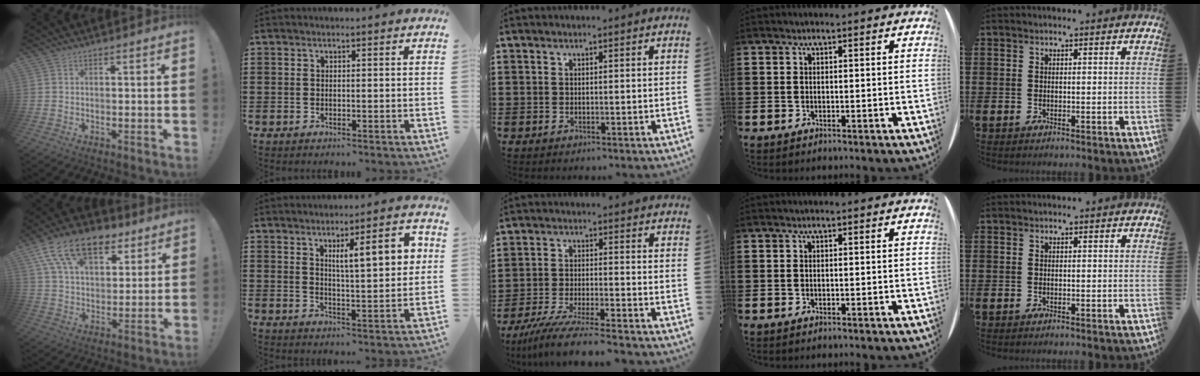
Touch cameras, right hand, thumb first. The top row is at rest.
{"thumb": {"total": 18.3, "force": [10.5, 10.6, 10.7], "torque": [-0.176, -0.054, 0.191]}, "index": {"total": 8.6, "force": [3.2, 2.1, 7.7], "torque": [-0.119, -0.005, 0.046]}, "middle": {"total": 7.0, "force": [-6.3, -0.3, 3.0], "torque": [-0.069, -0.017, -0.122]}}